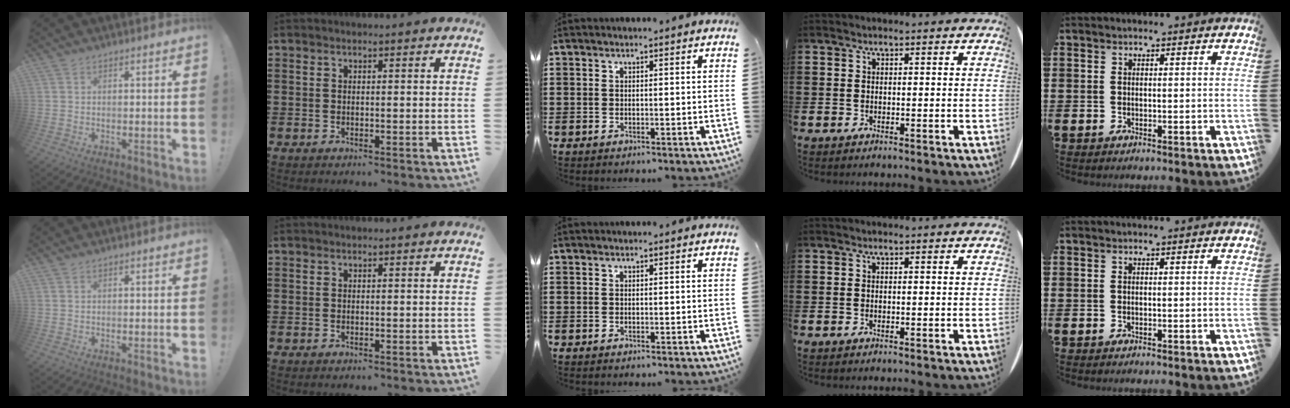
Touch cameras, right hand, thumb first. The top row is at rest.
{}